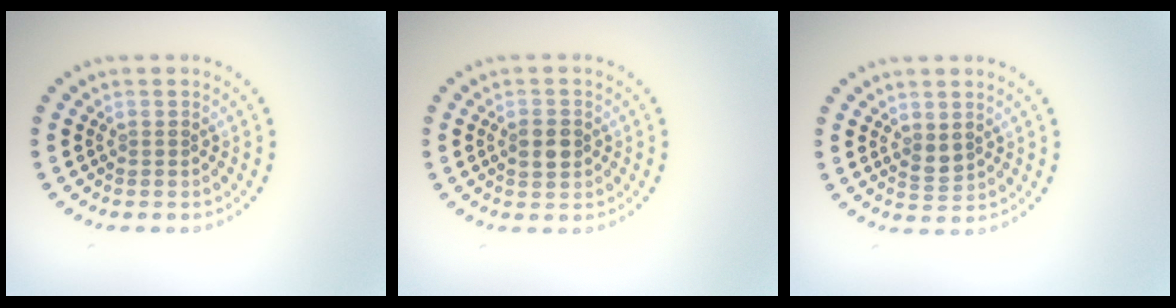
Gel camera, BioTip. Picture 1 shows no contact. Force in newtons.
{"total": 2.7, "press": 2.7, "slide": 0.0}
{"total": 1.5, "press": 1.4, "slide": 0.6}